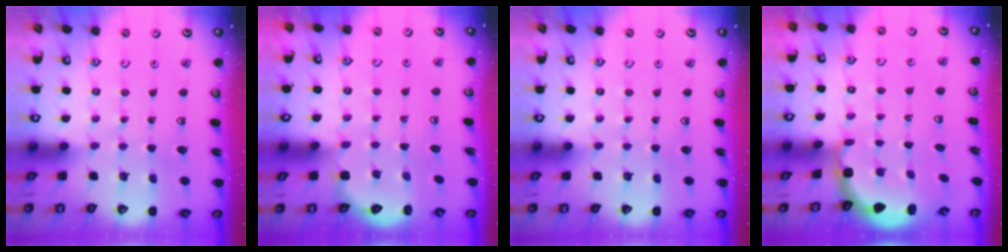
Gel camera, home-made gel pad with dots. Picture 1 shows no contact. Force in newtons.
{"total": 2.2, "press": 2.2, "slide": 0.3}
{"total": 0.0}
{"total": 2.4, "press": 1.8, "slide": 1.6}